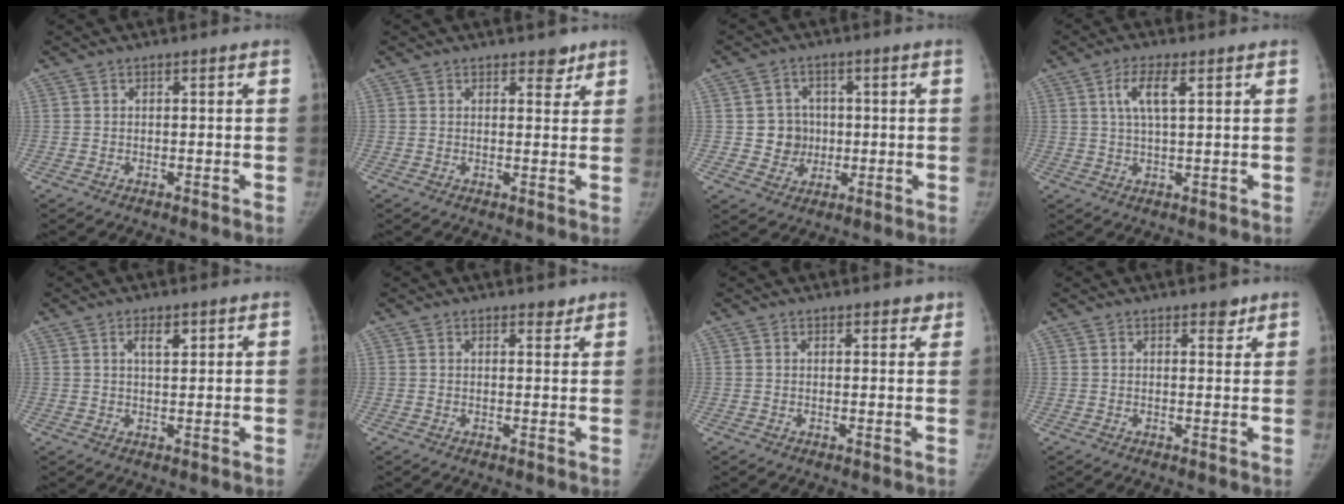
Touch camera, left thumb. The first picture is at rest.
{"total": 2.6, "force": [1.9, 1.4, 1.0], "torque": [0.006, -0.012, 0.026]}
{"total": 6.3, "force": [0.0, 6.0, 1.7], "torque": [0.005, 0.010, 0.001]}
{"total": 5.3, "force": [2.0, 1.6, 4.7], "torque": [-0.092, -0.002, 0.042]}
{"total": 3.1, "force": [1.6, 1.3, 2.3], "torque": [-0.031, -0.008, 0.027]}
{"total": 1.5, "force": [1.3, 0.7, 0.4], "torque": [0.006, -0.009, 0.015]}
{"total": 1.9, "force": [1.5, 1.0, 0.5], "torque": [0.015, -0.006, 0.012]}
{"total": 2.1, "force": [1.6, 1.1, 0.9], "torque": [0.005, -0.009, 0.019]}